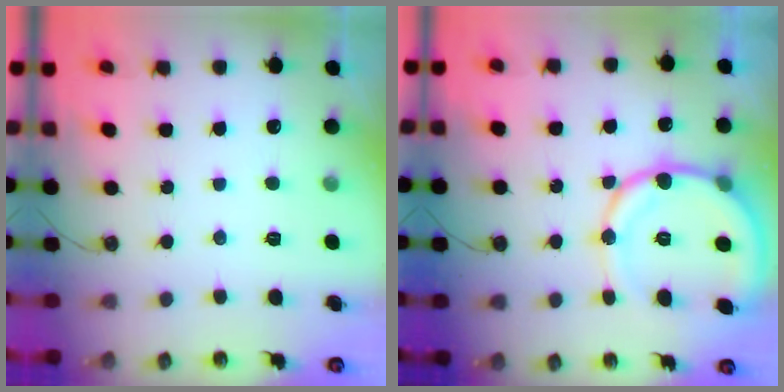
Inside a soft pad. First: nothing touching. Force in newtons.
{"total": 15.5, "press": 15.3, "slide": 2.9}